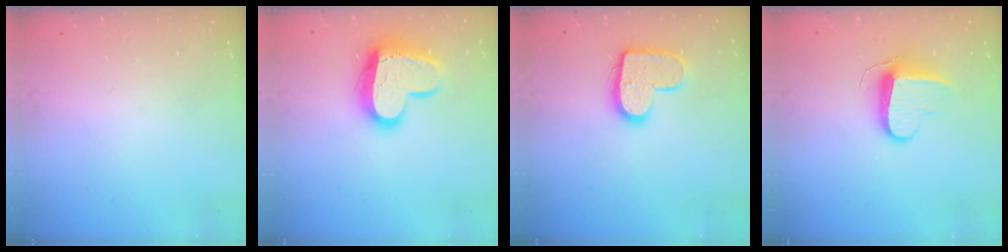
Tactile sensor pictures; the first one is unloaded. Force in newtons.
{"total": 16.2, "press": 16.1, "slide": 1.4}
{"total": 13.5, "press": 13.5, "slide": 0.6}
{"total": 9.4, "press": 9.4, "slide": 0.2}